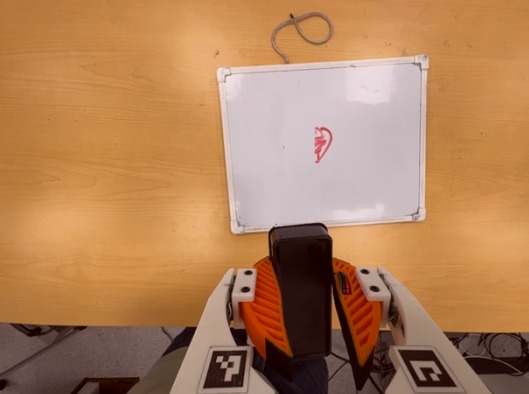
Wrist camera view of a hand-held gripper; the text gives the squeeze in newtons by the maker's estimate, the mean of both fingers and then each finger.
{"total": 12.4, "left": 11.7, "right": 13.1}